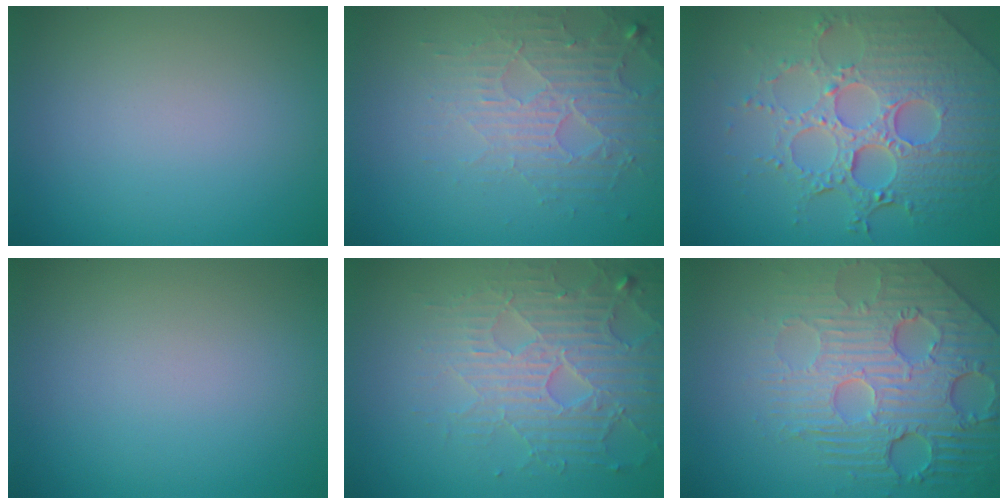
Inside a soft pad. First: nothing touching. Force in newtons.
{"total": 3.9, "press": 3.5, "slide": 1.6}
{"total": 8.2, "press": 6.0, "slide": 5.6}
{"total": 0.0}
{"total": 4.6, "press": 4.4, "slide": 1.4}
{"total": 8.4, "press": 5.9, "slide": 5.9}